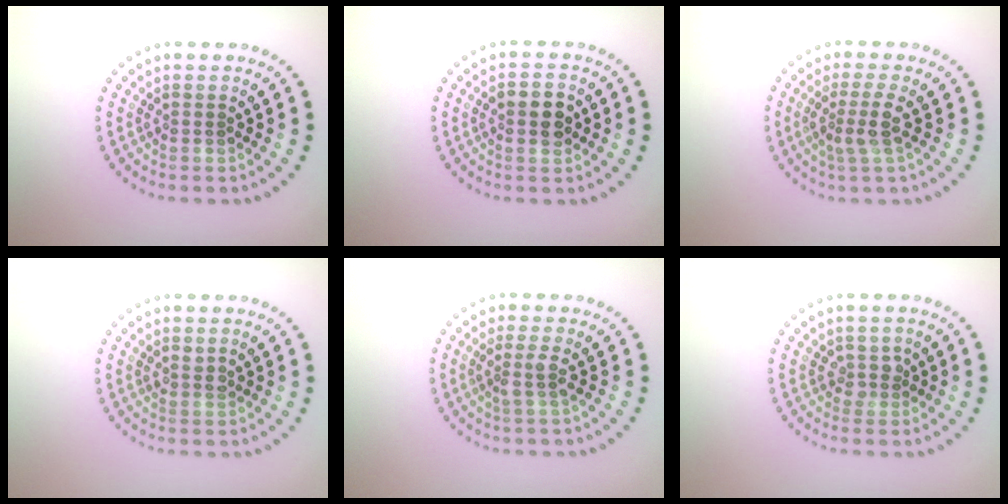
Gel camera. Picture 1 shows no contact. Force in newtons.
{"total": 2.9, "press": 2.9, "slide": 0.2}
{"total": 2.5, "press": 2.1, "slide": 1.5}
{"total": 0.9, "press": 0.8, "slide": 0.5}
{"total": 1.9, "press": 1.4, "slide": 1.2}
{"total": 1.3, "press": 1.2, "slide": 0.7}